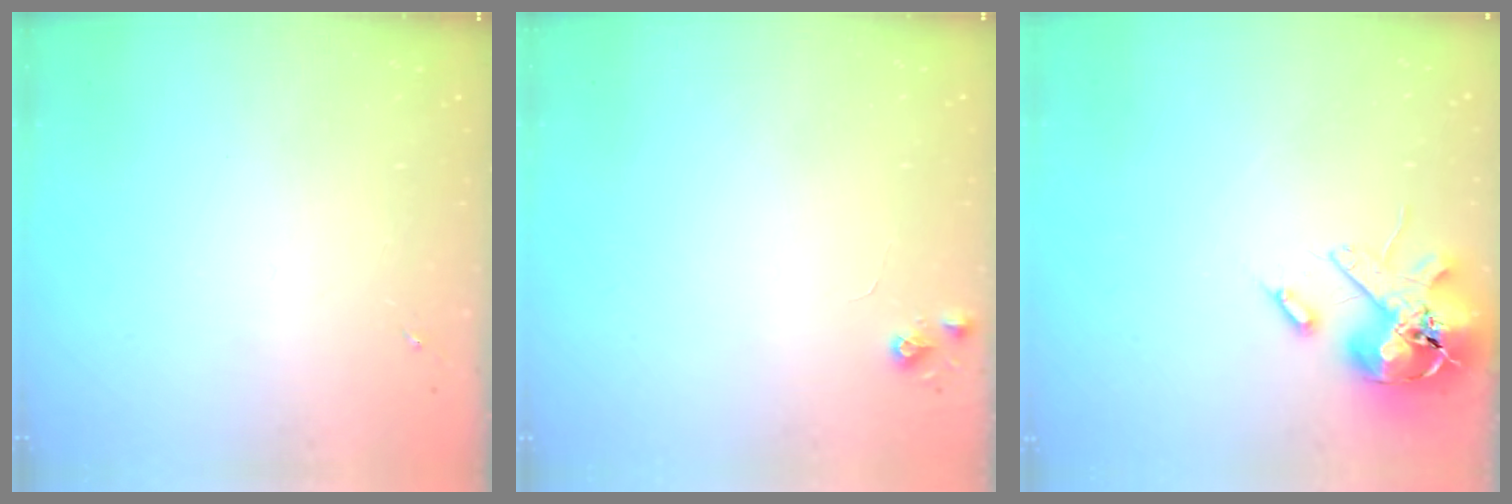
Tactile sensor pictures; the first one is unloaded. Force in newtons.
{"total": 5.3, "press": 5.2, "slide": 0.7}
{"total": 14.6, "press": 14.4, "slide": 2.4}